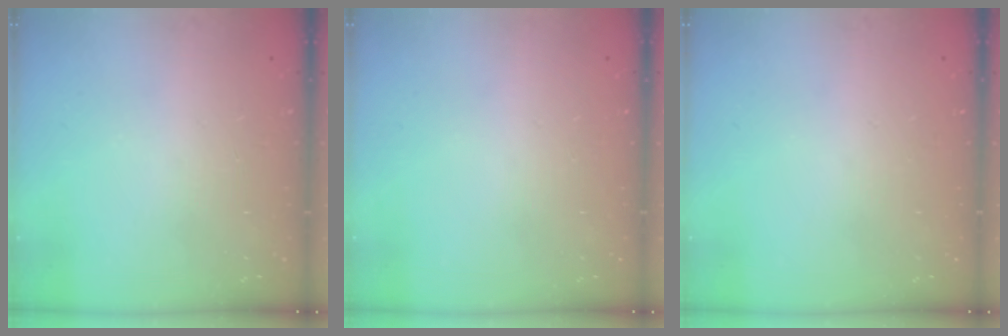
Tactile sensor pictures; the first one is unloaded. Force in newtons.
{"total": 0.0}
{"total": 0.0}